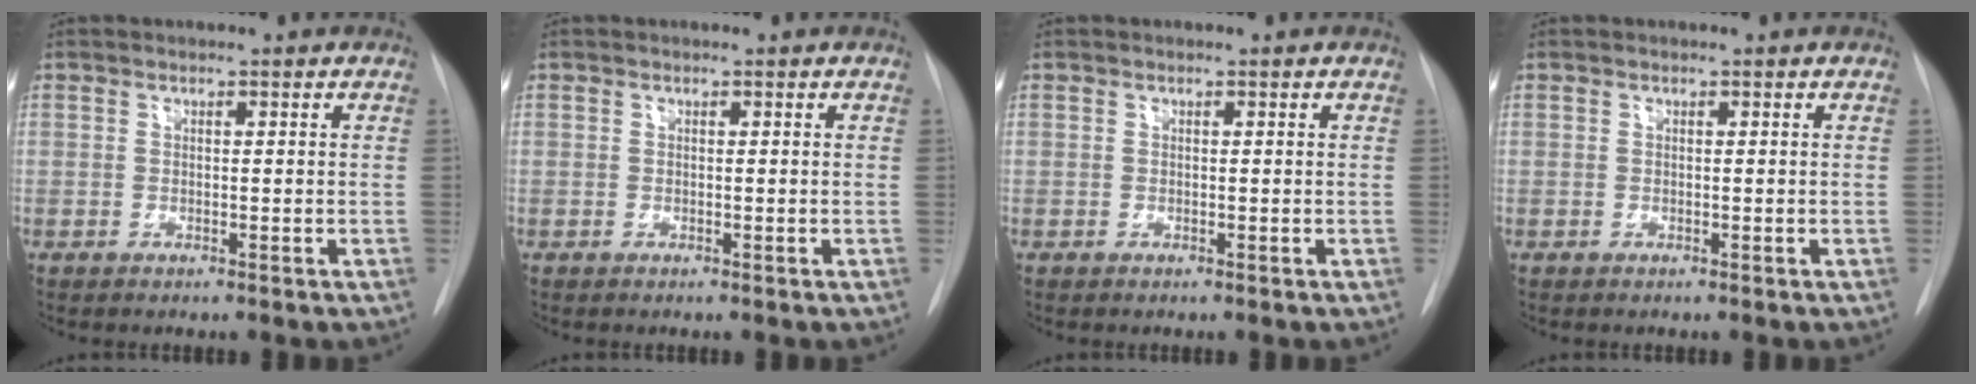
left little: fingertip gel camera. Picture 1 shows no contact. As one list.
[{"total": 0.0}, {"total": 0.0}, {"total": 0.0}]